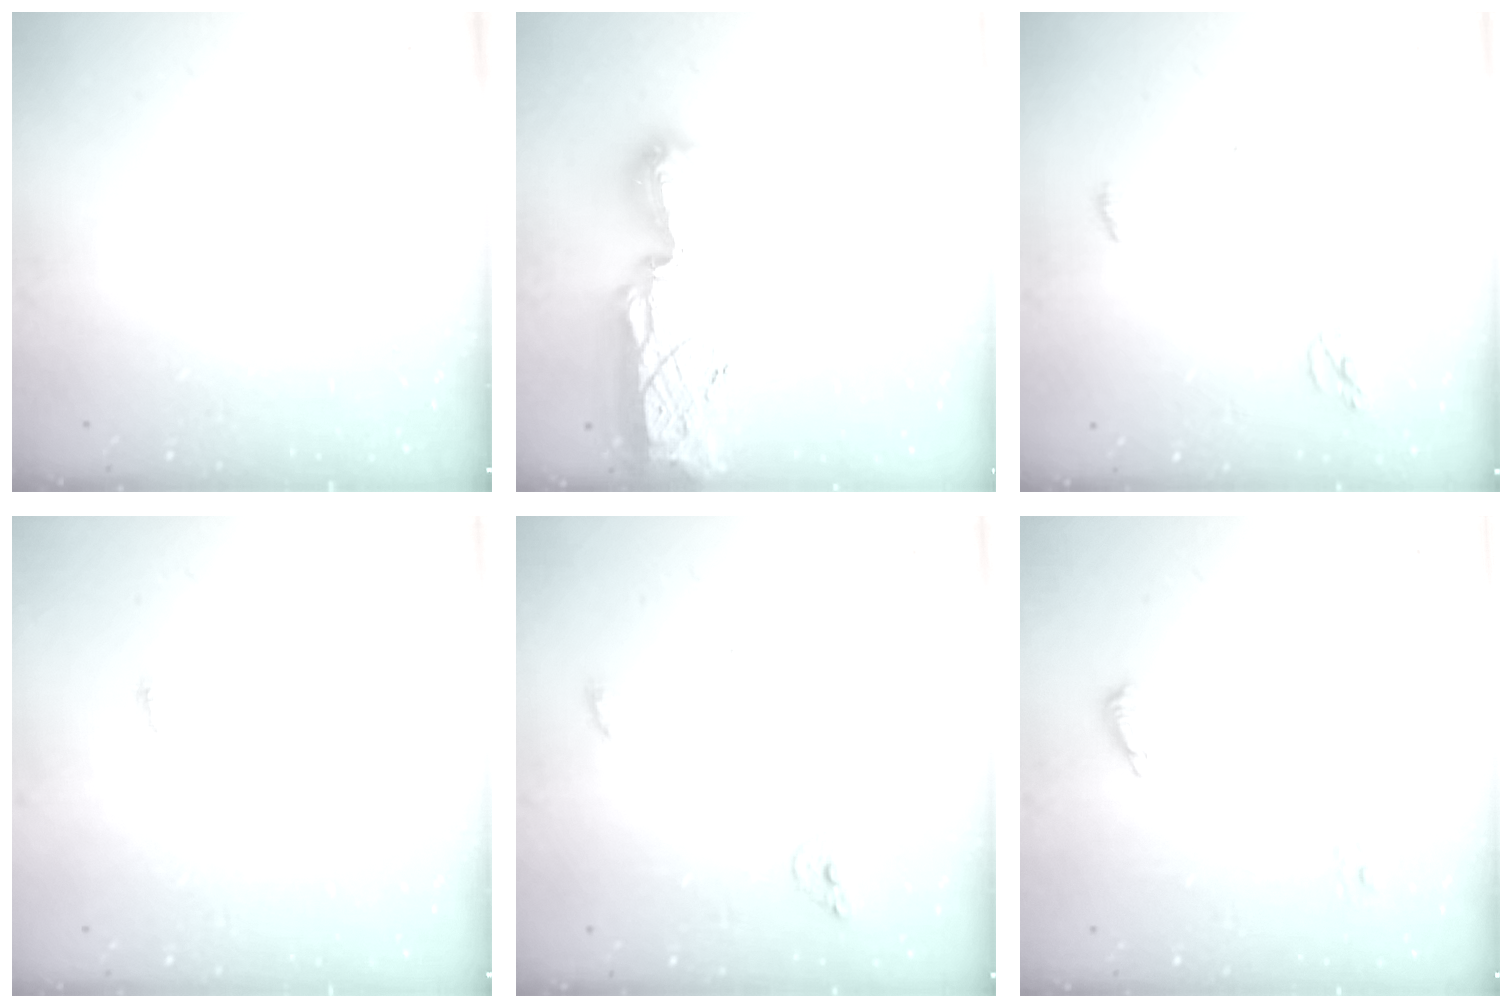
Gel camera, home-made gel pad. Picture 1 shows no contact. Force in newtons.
{"total": 15.4, "press": 14.2, "slide": 6.0}
{"total": 3.9, "press": 3.8, "slide": 0.3}
{"total": 2.8, "press": 1.8, "slide": 2.2}
{"total": 5.6, "press": 5.5, "slide": 1.0}
{"total": 7.0, "press": 7.0, "slide": 0.5}